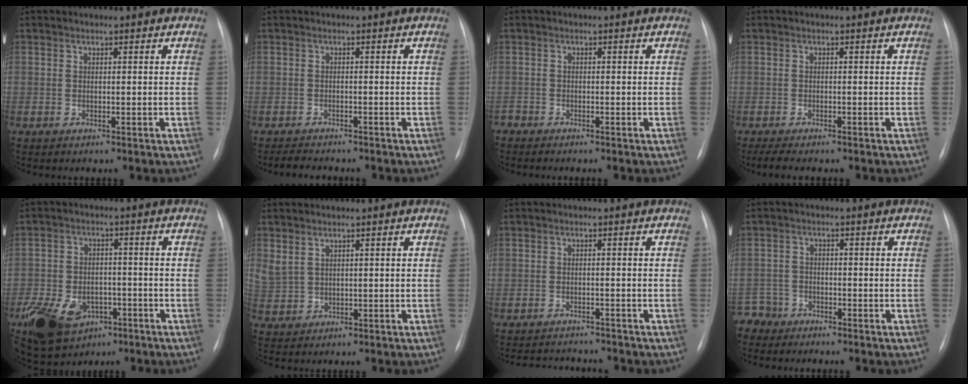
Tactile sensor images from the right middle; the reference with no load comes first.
{"total": 3.4, "force": [-3.1, 0.8, 1.0], "torque": [-0.019, -0.010, -0.047]}
{"total": 1.6, "force": [-1.5, 0.4, 0.2], "torque": [-0.004, -0.003, -0.025]}
{"total": 4.1, "force": [-3.3, 0.8, 2.2], "torque": [-0.037, -0.011, -0.045]}
{"total": 16.5, "force": [-8.0, 11.2, 9.0], "torque": [-0.215, -0.002, -0.120]}
{"total": 2.7, "force": [1.7, 1.6, 1.4], "torque": [-0.036, 0.008, 0.048]}
{"total": 5.6, "force": [-5.5, 0.8, 0.7], "torque": [-0.008, 0.002, -0.078]}
{"total": 3.7, "force": [-3.2, 1.7, -1.0], "torque": [0.017, 0.001, -0.066]}